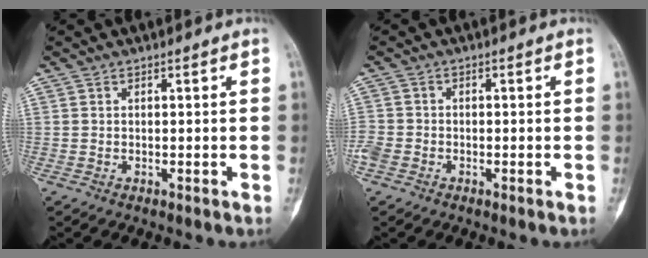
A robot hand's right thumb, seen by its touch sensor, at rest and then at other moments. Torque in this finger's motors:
{"motor_torque": [0.58, 0.05, 0.14, -0.28, -0.02]}